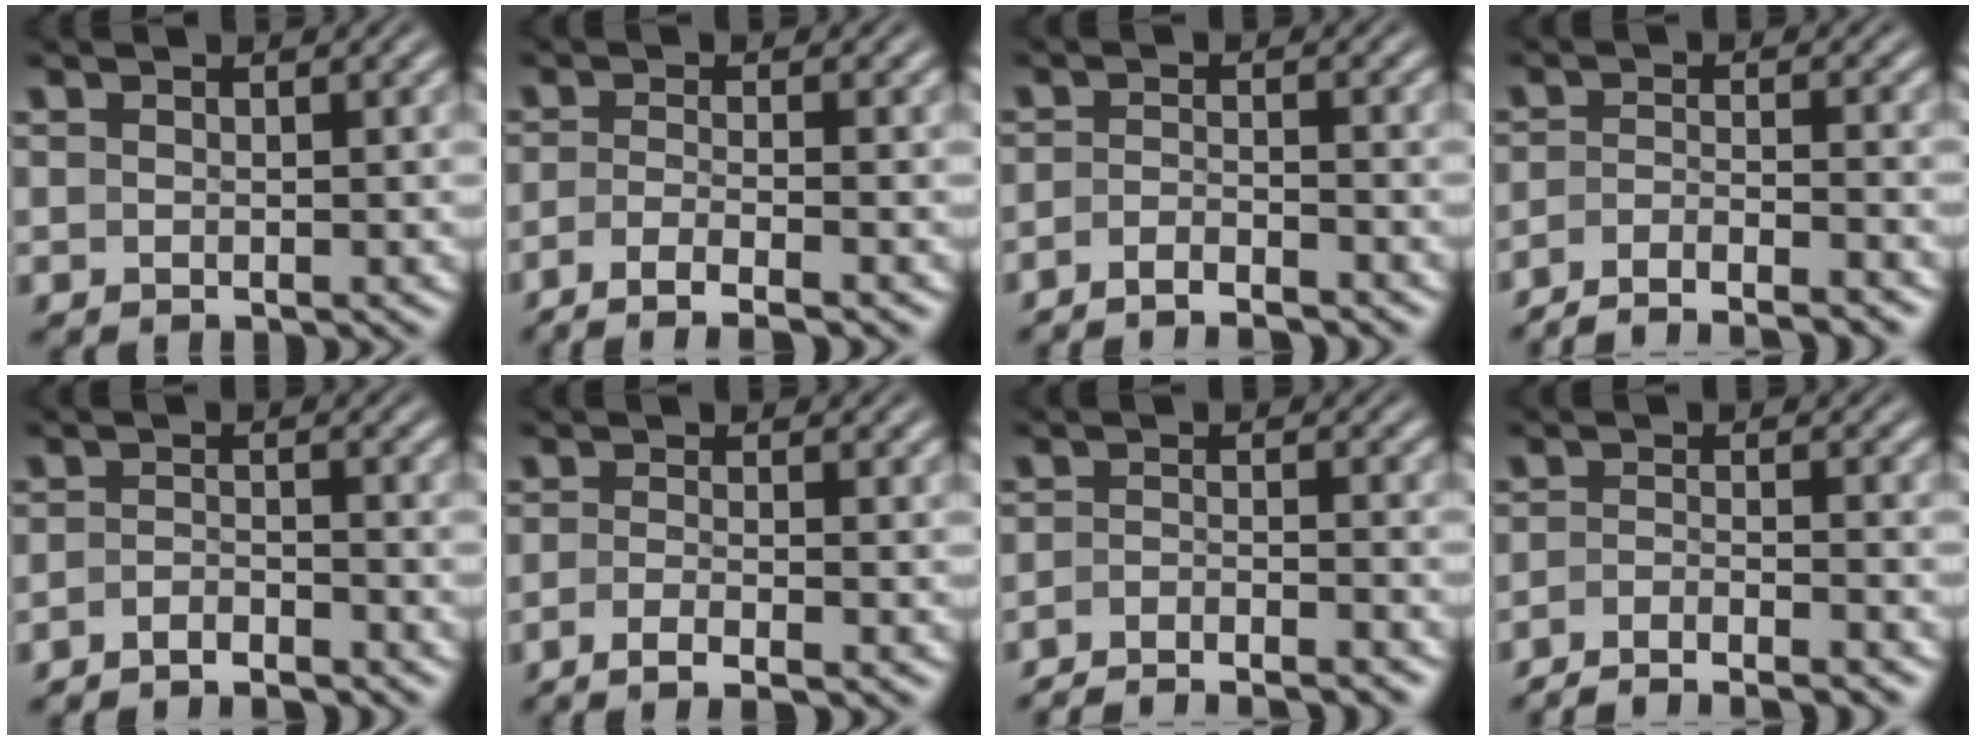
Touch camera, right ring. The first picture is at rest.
{"total": 6.0, "force": [-4.8, 1.4, 3.2], "torque": [-0.059, -0.025, -0.063]}
{"total": 3.4, "force": [-3.2, 0.5, 1.0], "torque": [-0.021, -0.010, -0.050]}
{"total": 7.9, "force": [-7.1, 2.3, 2.5], "torque": [-0.036, -0.023, -0.105]}
{"total": 3.5, "force": [-3.4, 0.6, 0.5], "torque": [-0.010, -0.012, -0.054]}
{"total": 3.6, "force": [-2.9, 0.4, 2.0], "torque": [-0.039, -0.009, -0.043]}
{"total": 6.7, "force": [-6.3, 1.6, 1.5], "torque": [-0.014, -0.015, -0.095]}
{"total": 6.9, "force": [-6.4, 1.6, 2.0], "torque": [-0.027, -0.019, -0.093]}